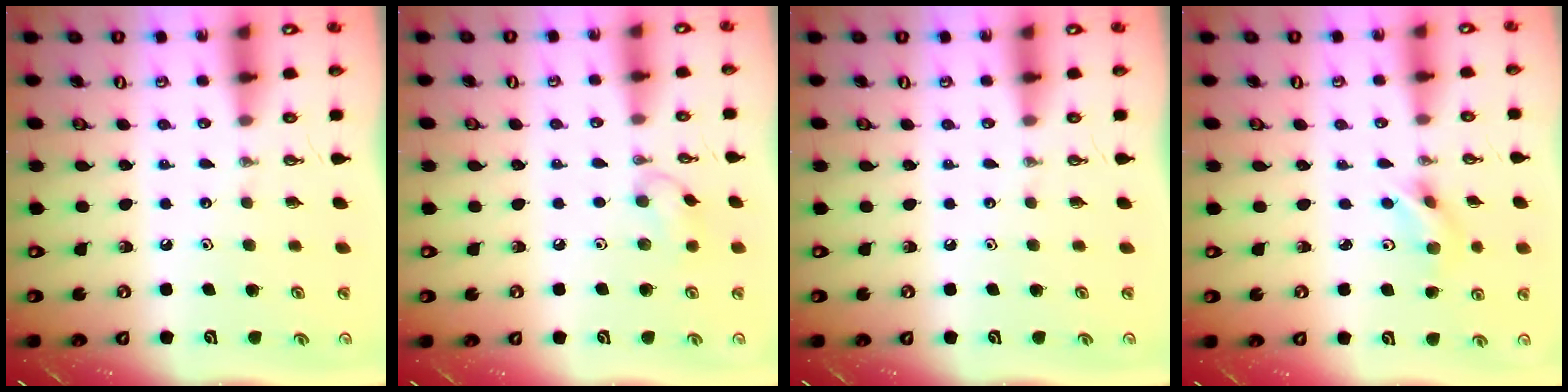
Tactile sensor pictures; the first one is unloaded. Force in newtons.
{"total": 7.4, "press": 7.3, "slide": 0.5}
{"total": 0.0}
{"total": 4.4, "press": 3.8, "slide": 2.2}